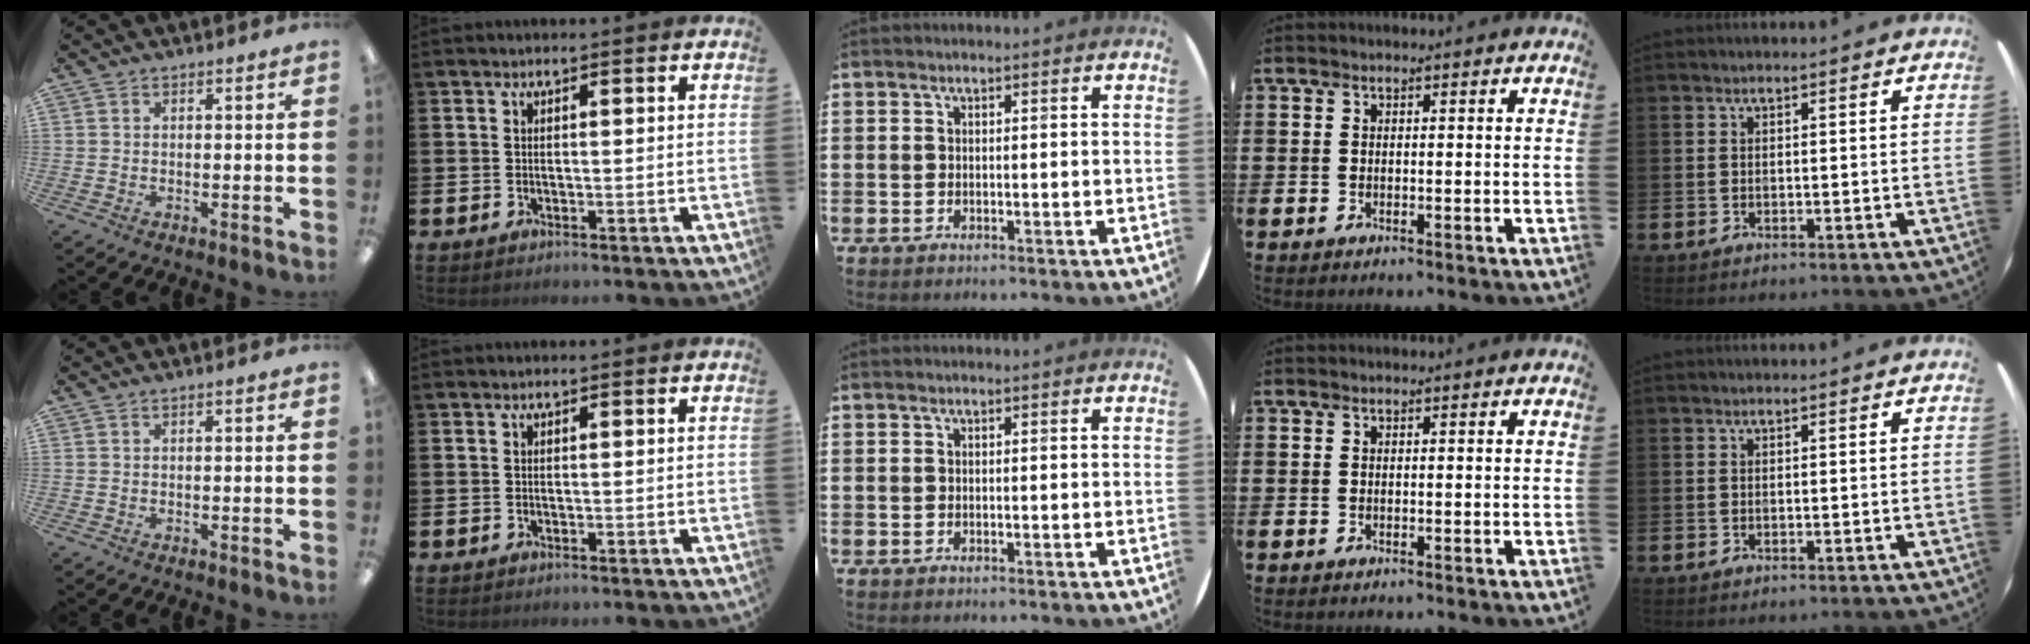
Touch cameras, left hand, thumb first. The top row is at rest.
{}